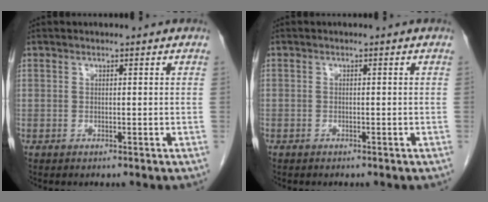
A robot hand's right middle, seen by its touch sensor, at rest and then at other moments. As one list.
[{"total": 0.6, "force": [-0.5, 0.4, 0.1], "torque": [-0.008, 0.003, -0.011]}]